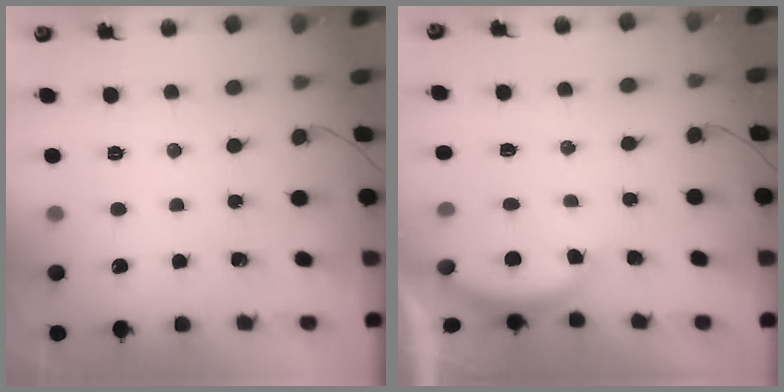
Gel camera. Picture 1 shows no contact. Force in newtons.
{"total": 2.5, "press": 2.4, "slide": 0.6}